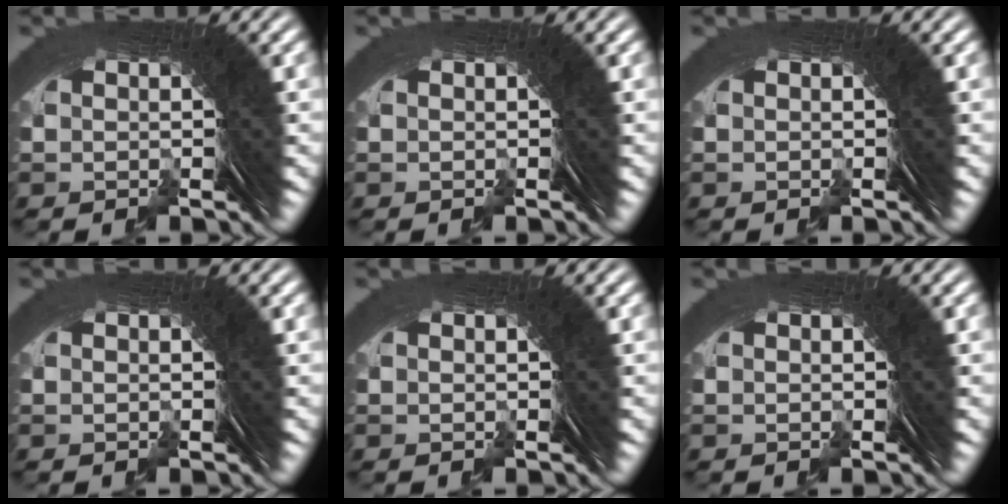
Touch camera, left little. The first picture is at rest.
{"total": 0.0}
{"total": 0.0}
{"total": 0.0}
{"total": 0.0}
{"total": 0.0}